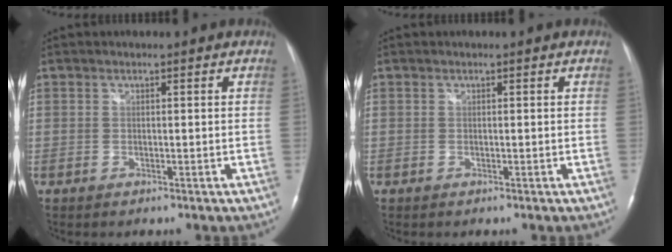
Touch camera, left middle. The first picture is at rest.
{"total": 0.0}